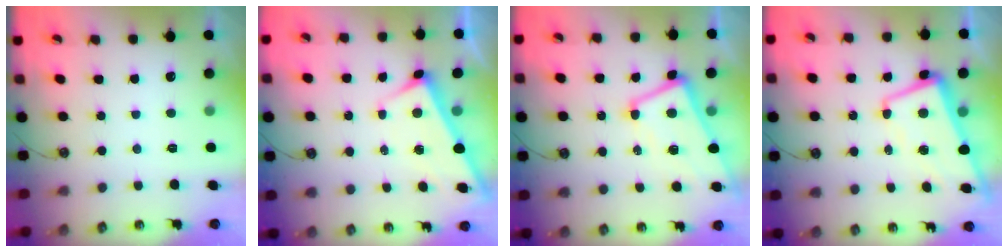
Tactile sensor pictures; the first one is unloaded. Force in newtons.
{"total": 4.7, "press": 4.7, "slide": 0.1}
{"total": 1.2, "press": 0.9, "slide": 0.9}
{"total": 1.8, "press": 1.3, "slide": 1.2}